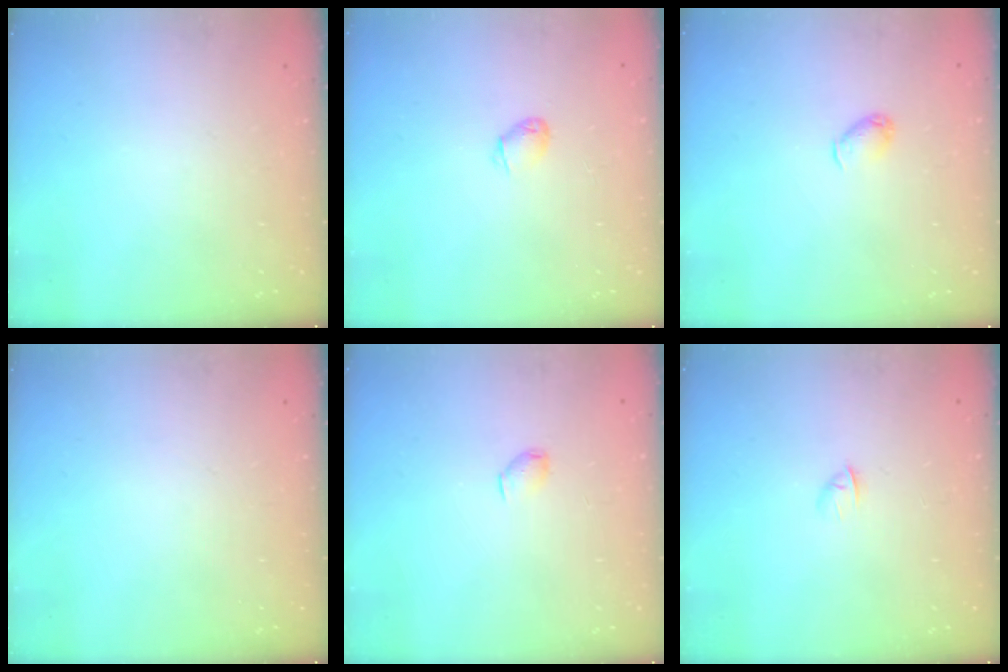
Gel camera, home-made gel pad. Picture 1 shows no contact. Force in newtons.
{"total": 2.4, "press": 2.4, "slide": 0.4}
{"total": 3.6, "press": 3.5, "slide": 0.8}
{"total": 0.0}
{"total": 2.8, "press": 2.8, "slide": 0.5}
{"total": 2.8, "press": 2.7, "slide": 0.7}